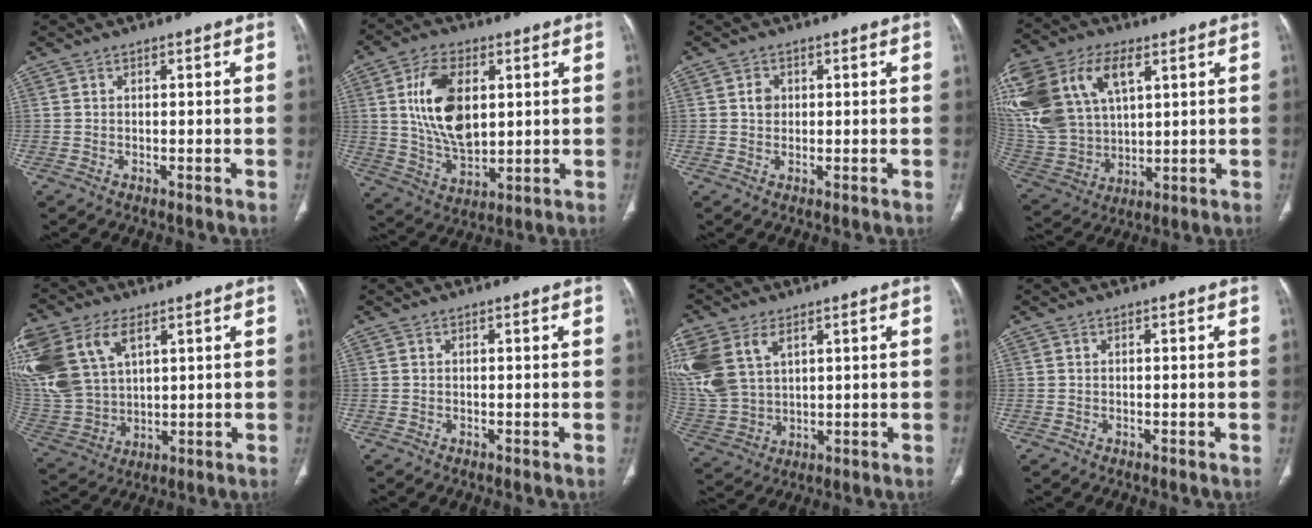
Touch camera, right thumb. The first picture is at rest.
{"total": 14.9, "force": [3.2, 8.6, 11.7], "torque": [-0.199, -0.014, 0.067]}
{"total": 2.2, "force": [0.4, 1.9, 1.1], "torque": [-0.008, 0.003, 0.006]}
{"total": 26.7, "force": [10.1, 16.7, 18.3], "torque": [-0.430, 0.020, 0.205]}
{"total": 22.1, "force": [9.5, 13.9, 14.3], "torque": [-0.351, 0.008, 0.198]}
{"total": 0.0}
{"total": 16.6, "force": [6.8, 11.1, 10.2], "torque": [-0.255, -0.004, 0.146]}
{"total": 0.0}